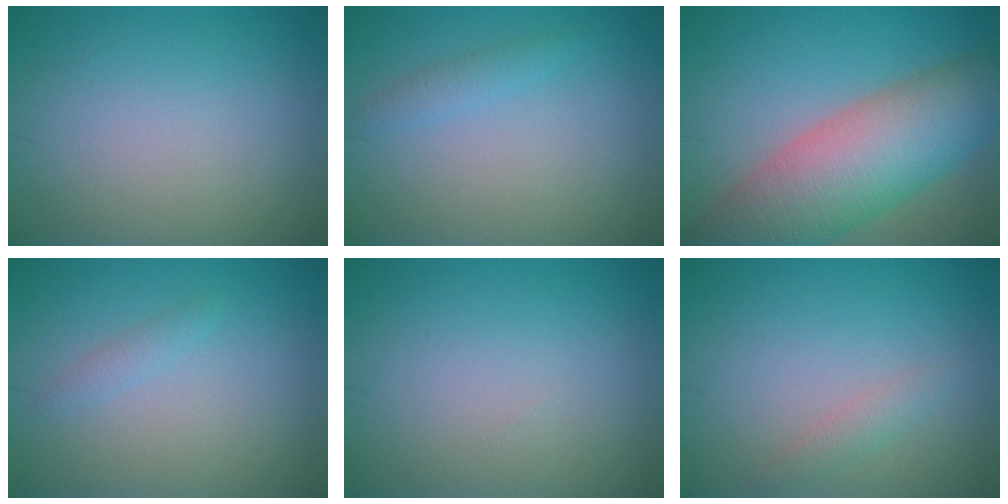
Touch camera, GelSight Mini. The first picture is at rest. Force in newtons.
{"total": 1.3, "press": 1.3, "slide": 0.1}
{"total": 10.9, "press": 10.9, "slide": 0.4}
{"total": 1.0, "press": 1.0, "slide": 0.0}
{"total": 0.0}
{"total": 1.3, "press": 1.3, "slide": 0.1}